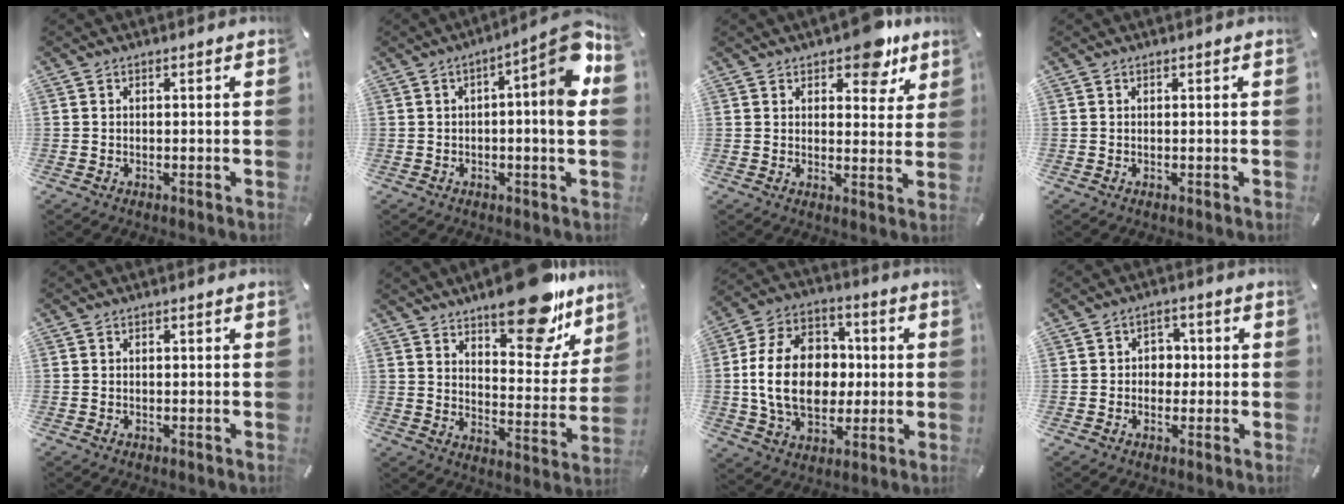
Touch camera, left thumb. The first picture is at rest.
{"total": 11.0, "force": [2.5, 1.2, 10.6], "torque": [-0.136, -0.035, 0.031]}
{"total": 9.3, "force": [6.8, 4.5, 4.5], "torque": [-0.036, -0.046, 0.114]}
{"total": 0.0}
{"total": 0.5, "force": [-0.1, 0.3, 0.4], "torque": [-0.008, 0.000, -0.003]}
{"total": 18.8, "force": [14.2, 7.3, 10.0], "torque": [-0.122, -0.108, 0.235]}
{"total": 18.5, "force": [-0.4, 13.9, 12.2], "torque": [-0.253, 0.013, -0.009]}
{"total": 4.4, "force": [-0.6, 4.0, 1.8], "torque": [-0.026, 0.008, -0.016]}